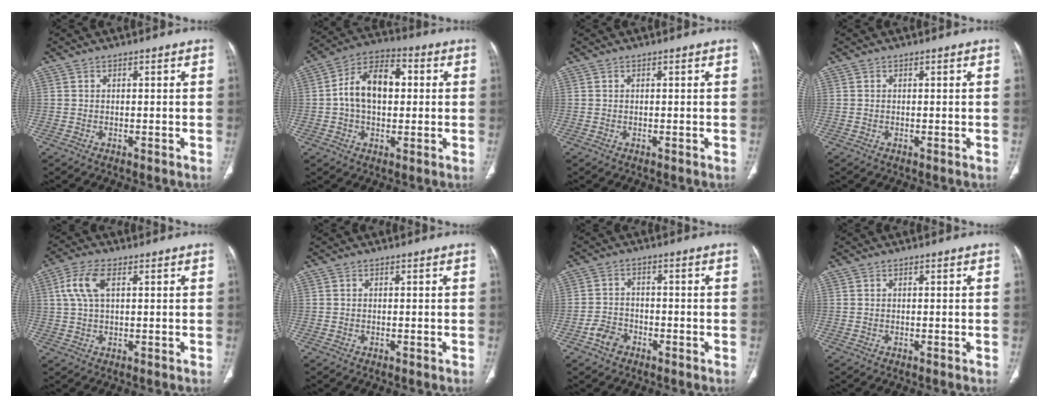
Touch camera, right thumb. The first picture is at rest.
{"total": 12.5, "force": [1.0, 7.9, 9.6], "torque": [-0.155, 0.029, 0.009]}
{"total": 0.0}
{"total": 0.0}
{"total": 6.4, "force": [1.9, 3.2, 5.3], "torque": [-0.123, 0.013, 0.039]}
{"total": 0.0}
{"total": 4.0, "force": [-2.3, 2.8, 1.6], "torque": [-0.022, 0.020, -0.042]}
{"total": 0.0}